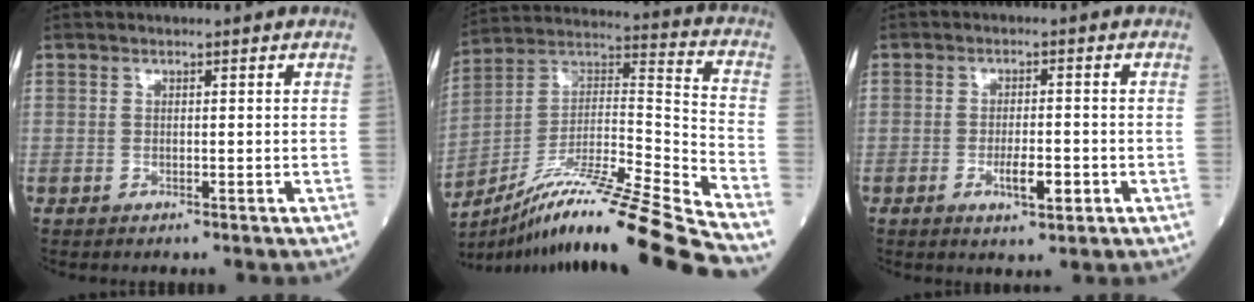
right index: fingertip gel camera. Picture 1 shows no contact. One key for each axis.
{"total": 22.6, "fx": -18.4, "fy": -2.1, "fz": 13.0, "tx": -0.217, "ty": -0.004, "tz": -0.328}
{"total": 4.2, "fx": -1.6, "fy": 1.1, "fz": 3.7, "tx": -0.064, "ty": 0.001, "tz": -0.023}